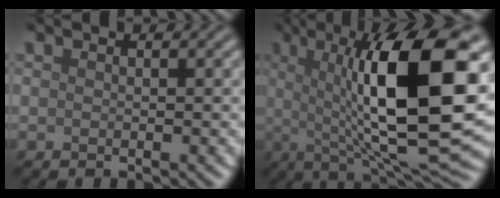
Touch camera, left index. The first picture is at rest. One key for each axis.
{"total": 14.8, "fx": 1.6, "fy": 3.9, "fz": 14.2, "tx": -0.188, "ty": 0.003, "tz": 0.021}